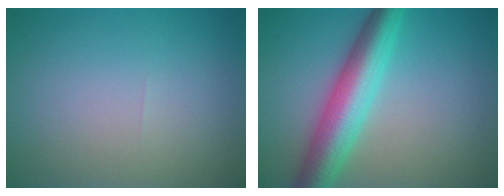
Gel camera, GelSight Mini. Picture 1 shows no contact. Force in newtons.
{"total": 7.0, "press": 7.0, "slide": 0.2}